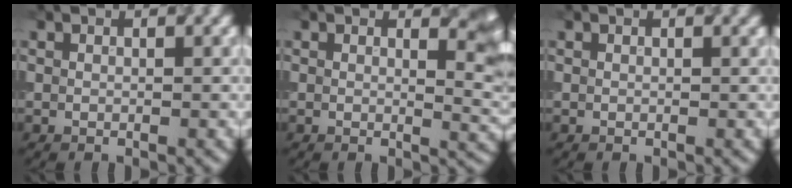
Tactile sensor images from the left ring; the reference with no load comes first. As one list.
[{"total": 3.8, "force": [1.5, 1.2, 3.3], "torque": [-0.027, -0.001, 0.019]}, {"total": 0.0}]